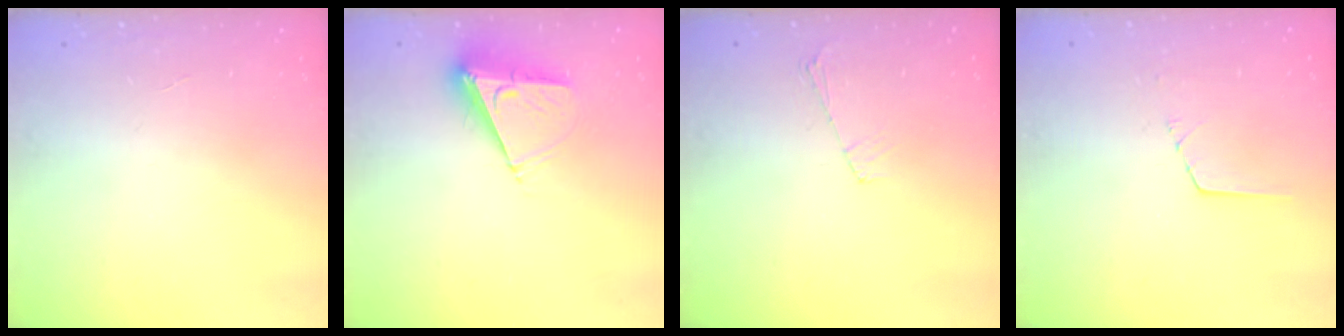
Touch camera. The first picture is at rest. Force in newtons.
{"total": 8.6, "press": 8.5, "slide": 0.6}
{"total": 4.9, "press": 4.9, "slide": 0.6}
{"total": 1.3, "press": 1.3, "slide": 0.2}